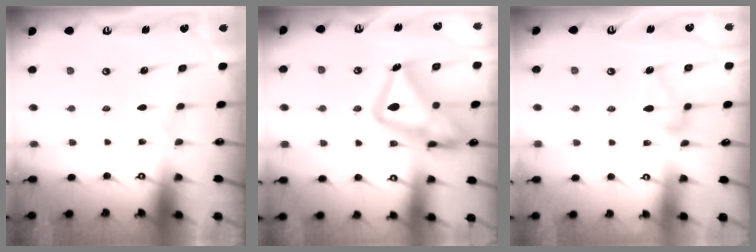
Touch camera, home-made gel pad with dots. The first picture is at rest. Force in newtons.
{"total": 22.0, "press": 21.9, "slide": 1.9}
{"total": 7.3, "press": 7.3, "slide": 0.2}